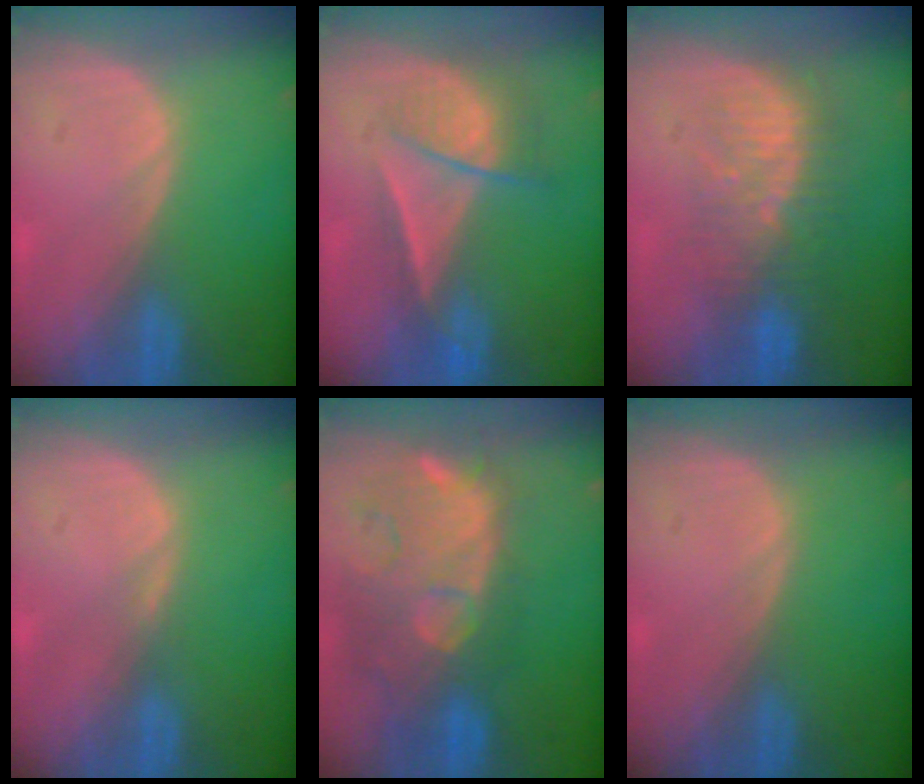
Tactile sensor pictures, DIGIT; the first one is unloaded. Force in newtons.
{"total": 7.1, "press": 6.1, "slide": 3.6}
{"total": 8.3, "press": 7.8, "slide": 2.9}
{"total": 0.7, "press": 0.7, "slide": 0.2}
{"total": 12.2, "press": 11.0, "slide": 5.4}
{"total": 0.0}